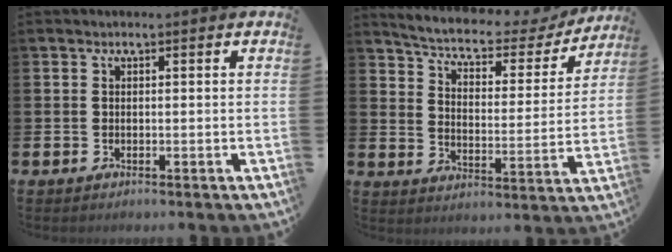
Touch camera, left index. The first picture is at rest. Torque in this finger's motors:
{"motor_torque": [0.90, -1.24, 0.45, 0.03]}